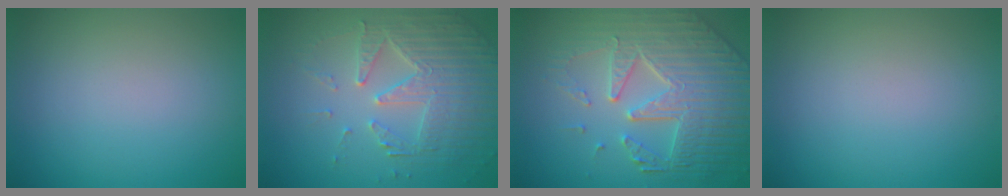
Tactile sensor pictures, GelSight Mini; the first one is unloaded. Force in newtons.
{"total": 5.0, "press": 4.4, "slide": 2.4}
{"total": 7.8, "press": 5.9, "slide": 5.1}
{"total": 0.0}